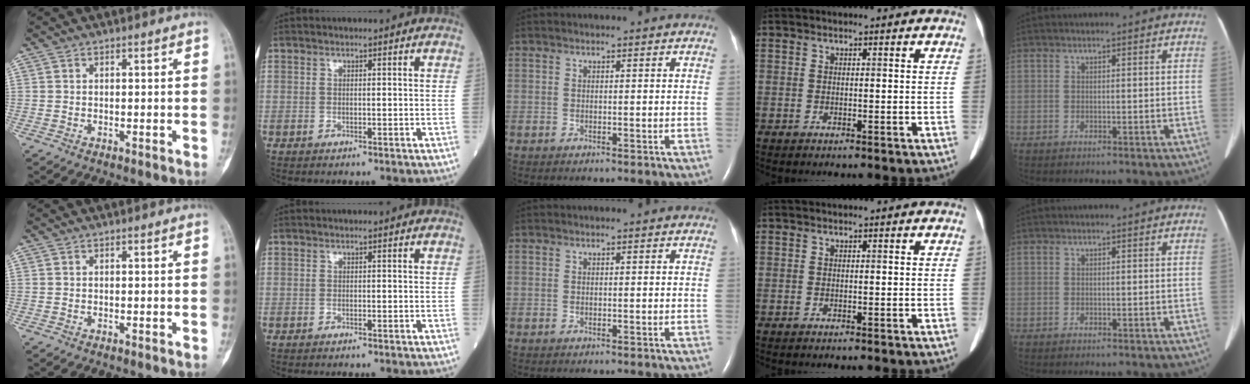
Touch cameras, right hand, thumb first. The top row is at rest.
{}